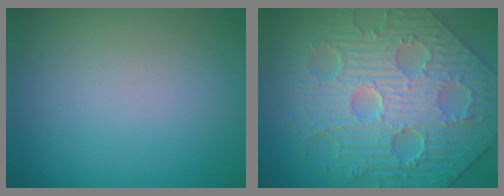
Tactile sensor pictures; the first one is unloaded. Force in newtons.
{"total": 10.1, "press": 7.9, "slide": 6.2}